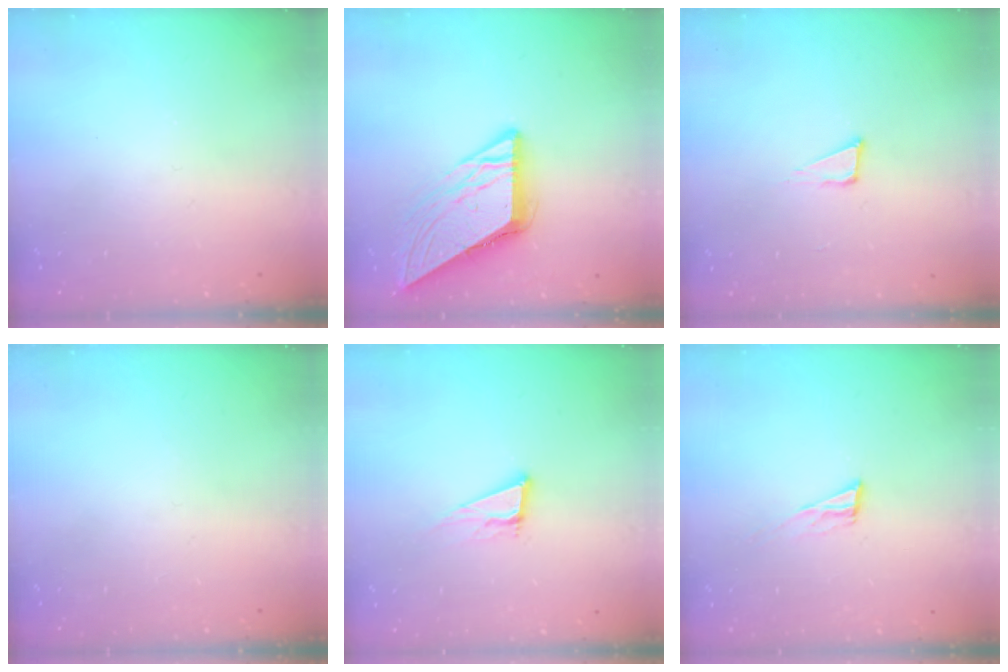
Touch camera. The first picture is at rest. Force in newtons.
{"total": 8.8, "press": 8.8, "slide": 0.9}
{"total": 4.0, "press": 3.9, "slide": 0.8}
{"total": 0.0}
{"total": 7.6, "press": 7.3, "slide": 2.3}
{"total": 5.9, "press": 5.8, "slide": 0.7}